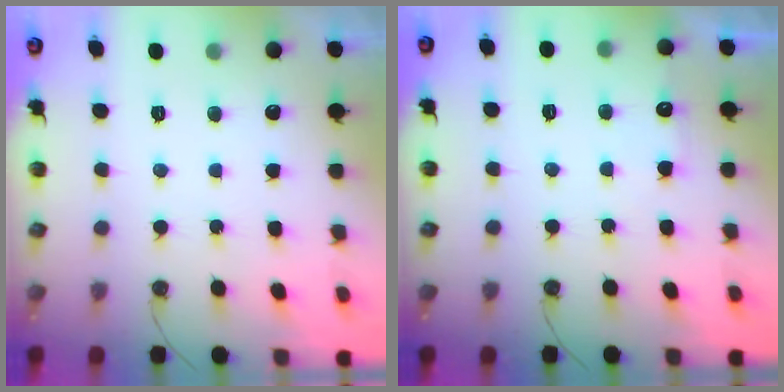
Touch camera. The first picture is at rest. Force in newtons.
{"total": 5.4, "press": 5.4, "slide": 0.6}